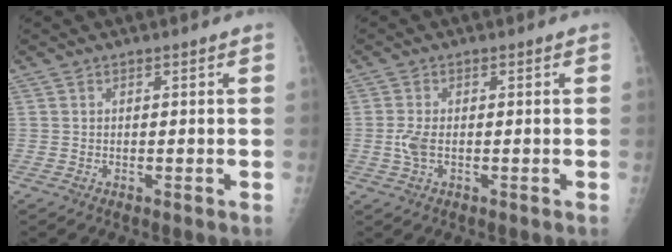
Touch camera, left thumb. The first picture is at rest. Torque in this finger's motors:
{"motor_torque": [0.45, 0.41, 0.28, 0.33, 0.15]}